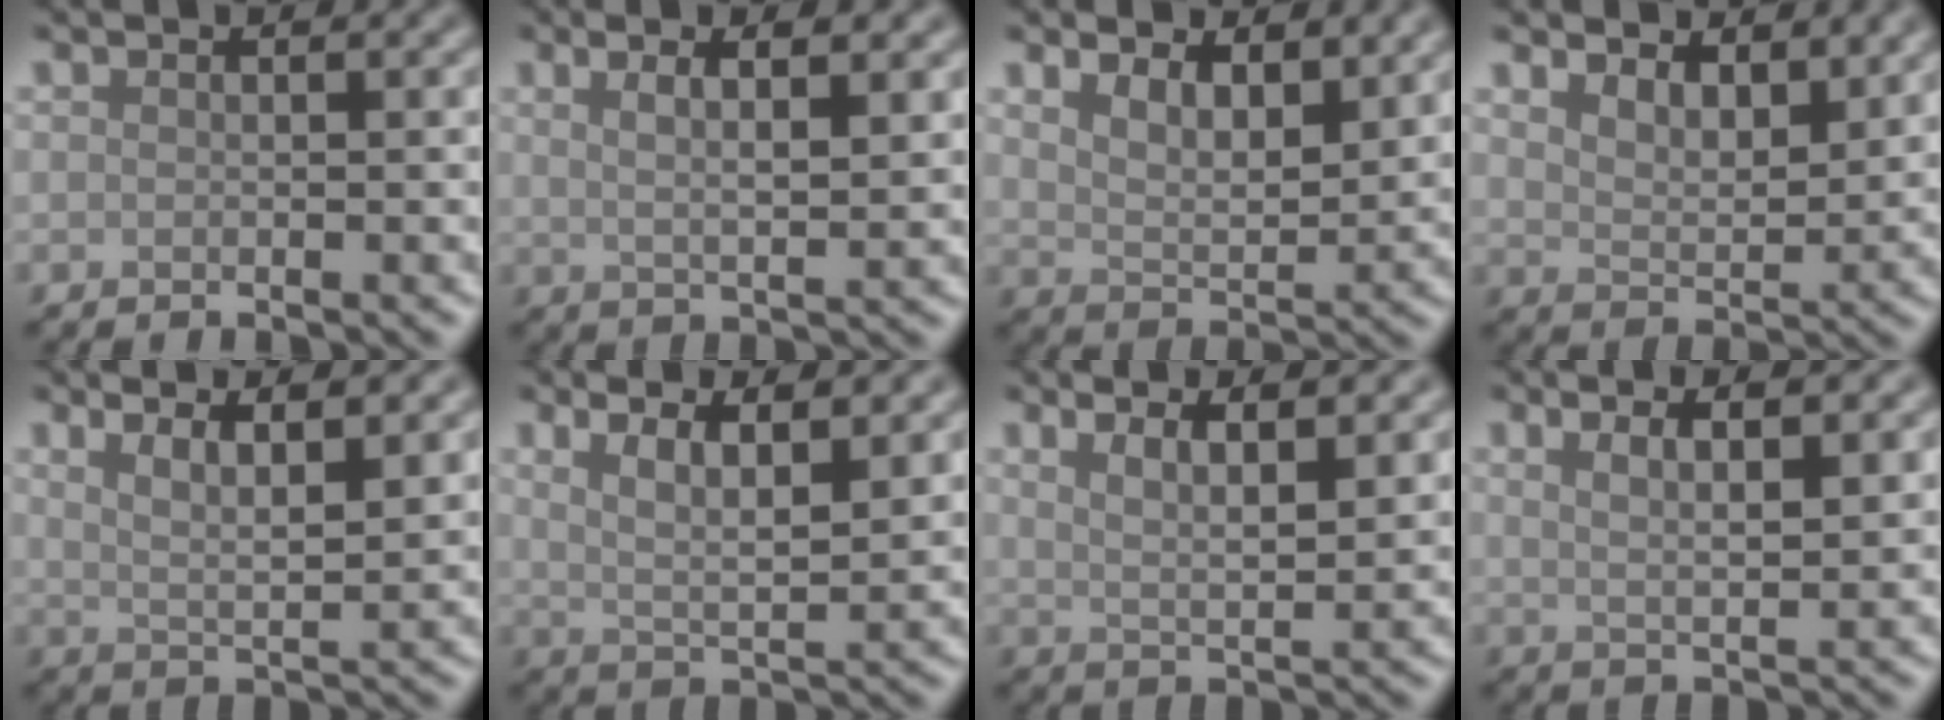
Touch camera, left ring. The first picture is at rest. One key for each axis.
{"total": 4.5, "fx": 2.3, "fy": 1.4, "fz": 3.7, "tx": -0.045, "ty": 0.001, "tz": 0.021}
{"total": 4.9, "fx": 3.1, "fy": 2.1, "fz": 3.0, "tx": -0.060, "ty": -0.006, "tz": 0.050}
{"total": 4.7, "fx": 3.7, "fy": 1.8, "fz": 2.3, "tx": -0.045, "ty": -0.003, "tz": 0.054}
{"total": 5.2, "fx": 3.4, "fy": 1.5, "fz": 3.7, "tx": -0.051, "ty": 0.009, "tz": 0.044}
{"total": 5.3, "fx": 2.8, "fy": 1.6, "fz": 4.2, "tx": -0.075, "ty": -0.002, "tz": 0.047}
{"total": 5.3, "fx": 3.4, "fy": 1.6, "fz": 3.7, "tx": -0.047, "ty": 0.009, "tz": 0.042}
{"total": 4.9, "fx": 2.8, "fy": 1.6, "fz": 3.7, "tx": -0.041, "ty": 0.007, "tz": 0.027}